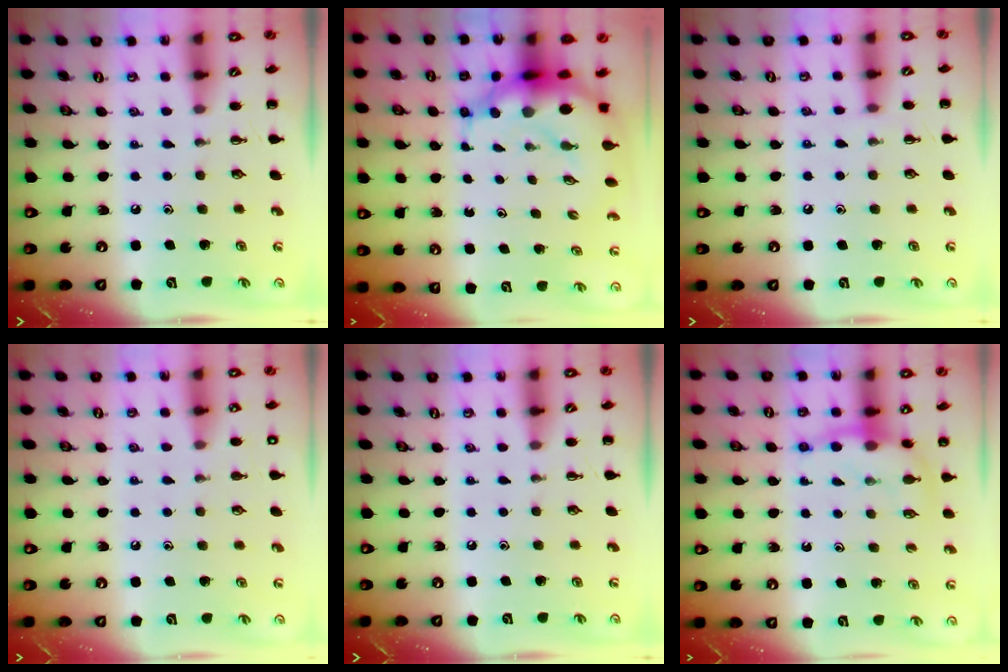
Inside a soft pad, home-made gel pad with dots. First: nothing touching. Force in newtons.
{"total": 9.1, "press": 8.8, "slide": 2.4}
{"total": 7.0, "press": 6.6, "slide": 2.3}
{"total": 1.4, "press": 1.4, "slide": 0.1}
{"total": 0.0}
{"total": 8.1, "press": 8.0, "slide": 1.2}